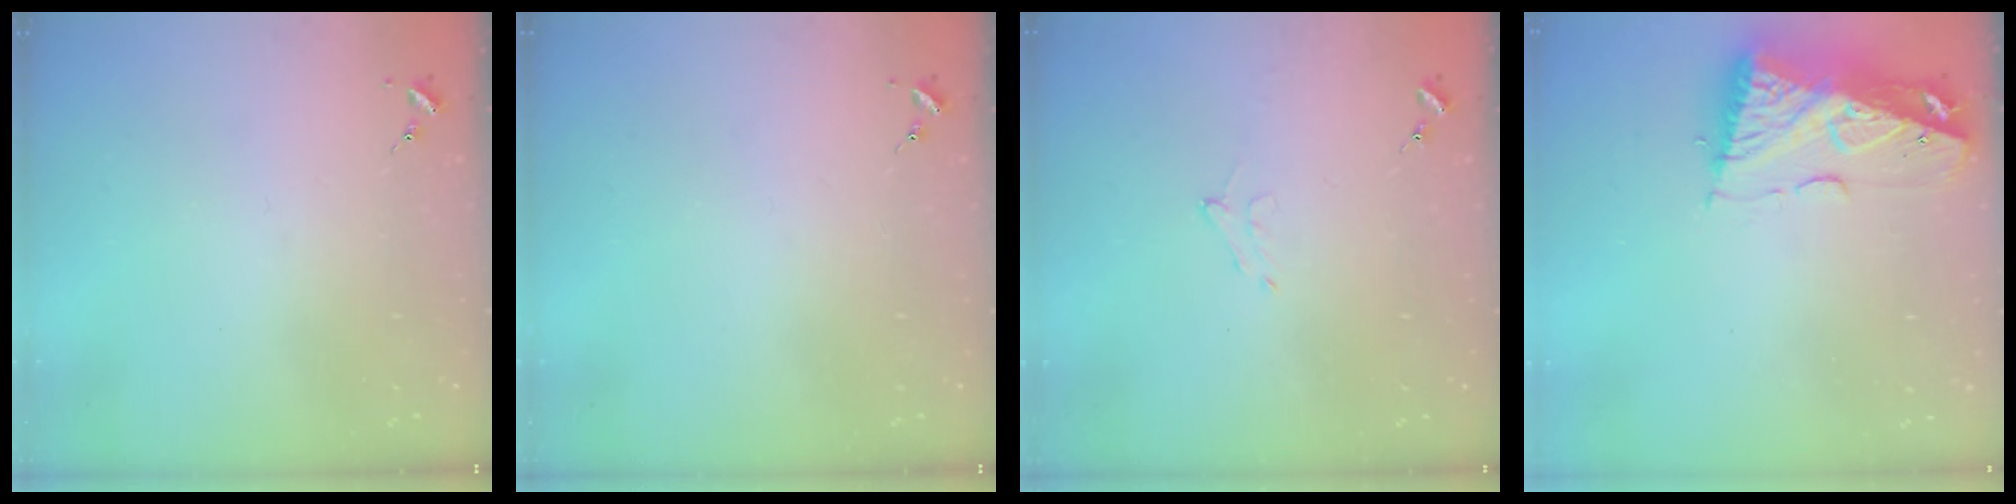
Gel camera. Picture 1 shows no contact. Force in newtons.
{"total": 0.0}
{"total": 5.4, "press": 5.3, "slide": 0.8}
{"total": 10.8, "press": 10.7, "slide": 1.0}